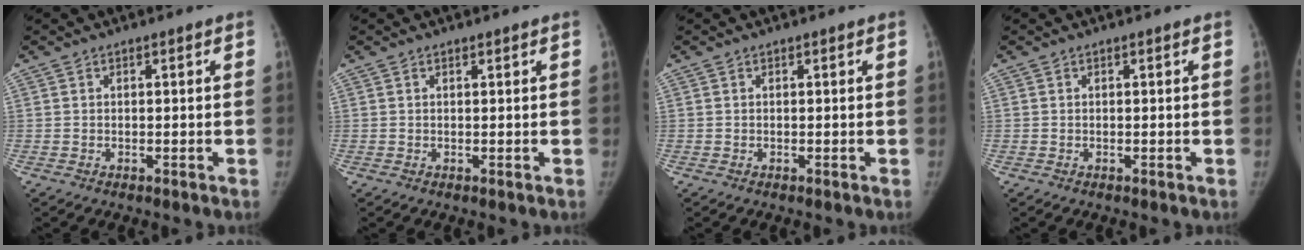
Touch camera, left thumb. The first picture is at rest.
{"total": 0.0}
{"total": 0.0}
{"total": 0.0}